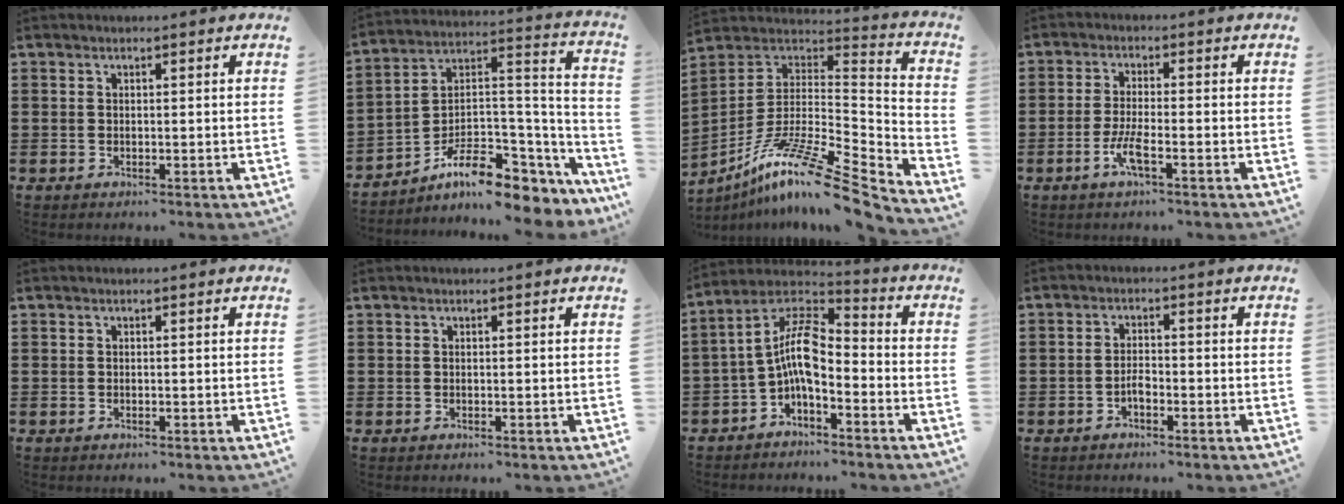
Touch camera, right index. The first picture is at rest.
{"total": 10.0, "force": [-6.8, 4.0, 6.1], "torque": [-0.112, 0.007, -0.124]}
{"total": 13.3, "force": [-8.9, 1.8, 9.8], "torque": [-0.178, 0.006, -0.166]}
{"total": 4.2, "force": [-2.0, 0.7, 3.6], "torque": [-0.080, -0.007, -0.043]}
{"total": 0.0}
{"total": 0.0}
{"total": 8.3, "force": [-1.9, 3.4, 7.4], "torque": [-0.174, -0.008, -0.046]}
{"total": 2.0, "force": [-1.1, 0.9, 1.4], "torque": [-0.030, 0.003, -0.022]}